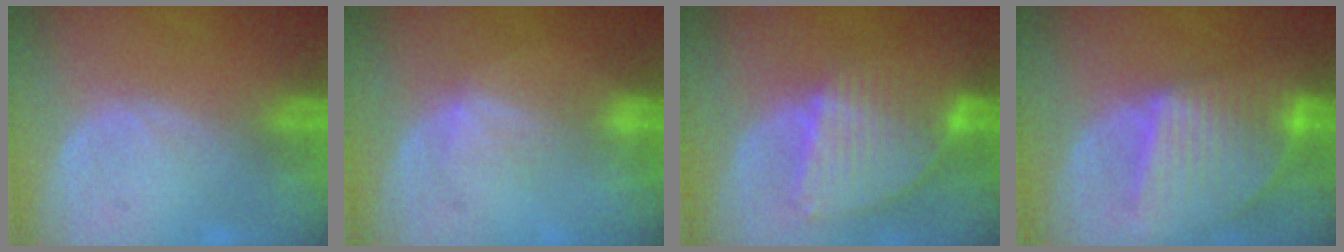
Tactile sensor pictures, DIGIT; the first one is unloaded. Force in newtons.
{"total": 2.7, "press": 2.7, "slide": 0.4}
{"total": 8.6, "press": 7.5, "slide": 4.2}
{"total": 9.5, "press": 8.2, "slide": 4.8}